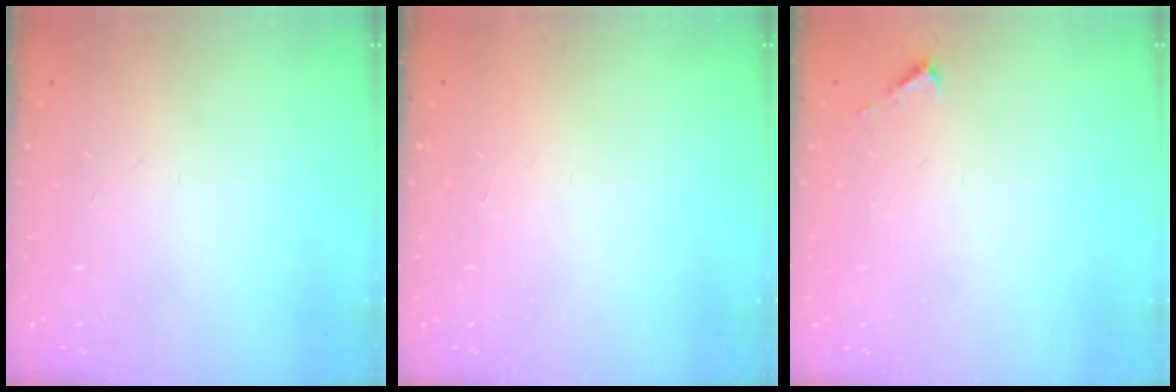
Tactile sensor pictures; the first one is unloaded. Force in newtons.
{"total": 1.5, "press": 1.5, "slide": 0.1}
{"total": 2.1, "press": 2.1, "slide": 0.2}